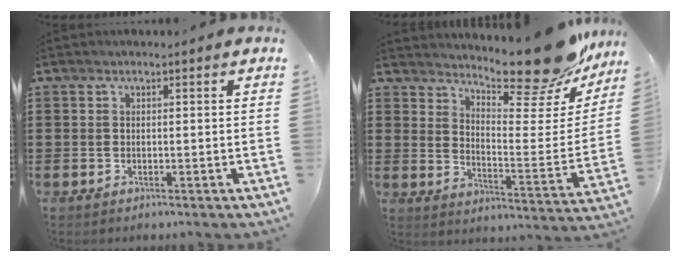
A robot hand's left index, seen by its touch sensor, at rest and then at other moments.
{"total": 15.7, "force": [13.7, 2.8, 7.3], "torque": [-0.106, -0.104, 0.232]}